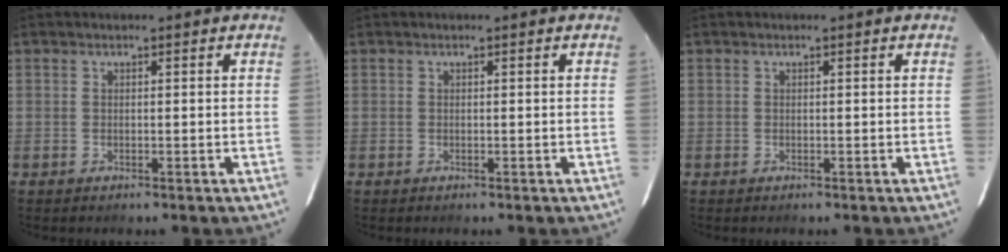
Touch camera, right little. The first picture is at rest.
{"total": 0.0}
{"total": 0.0}